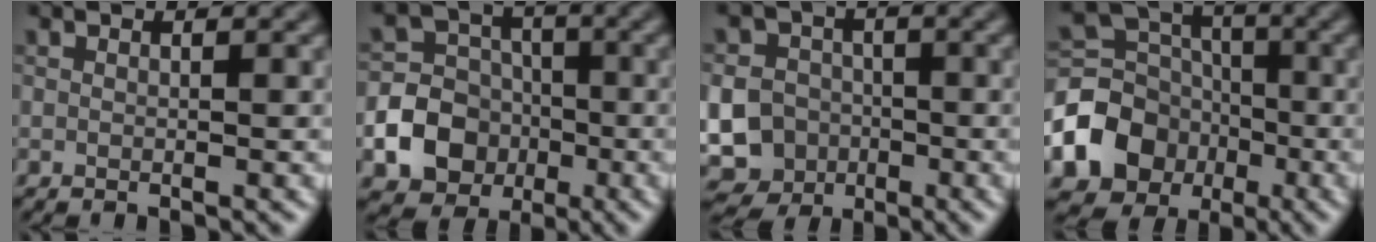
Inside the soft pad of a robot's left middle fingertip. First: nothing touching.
{"total": 9.1, "force": [-3.0, 8.0, 3.0], "torque": [-0.037, -0.012, -0.079]}
{"total": 15.1, "force": [-4.8, 13.8, 4.0], "torque": [-0.113, -0.027, -0.112]}
{"total": 8.9, "force": [-3.4, 7.5, 3.5], "torque": [-0.073, -0.007, -0.071]}